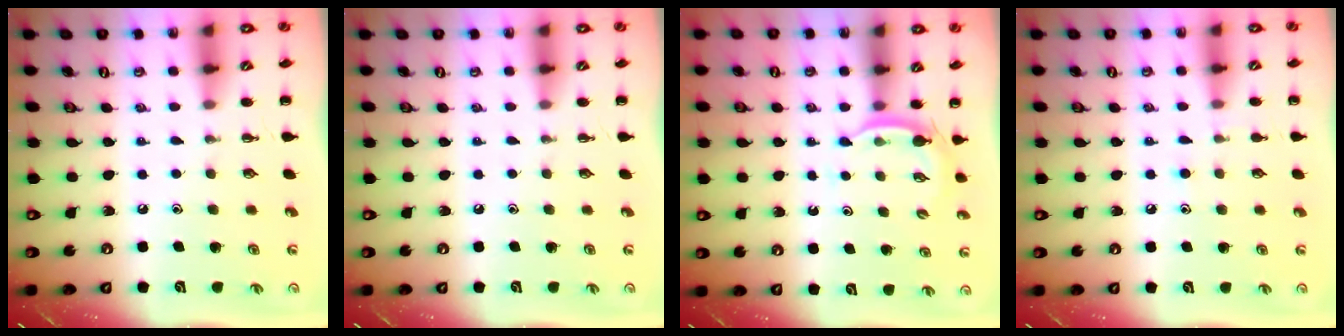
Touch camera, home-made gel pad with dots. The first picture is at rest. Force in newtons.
{"total": 0.0}
{"total": 3.2, "press": 3.1, "slide": 0.8}
{"total": 7.6, "press": 7.4, "slide": 1.8}